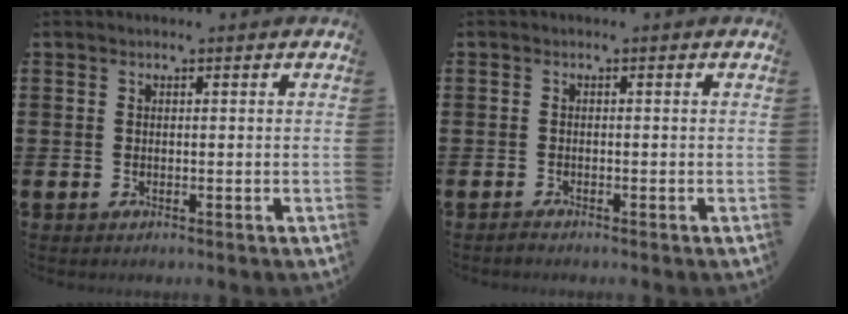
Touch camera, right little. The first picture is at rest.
{"total": 0.6, "force": [-0.6, 0.1, 0.1], "torque": [-0.004, -0.003, -0.011]}